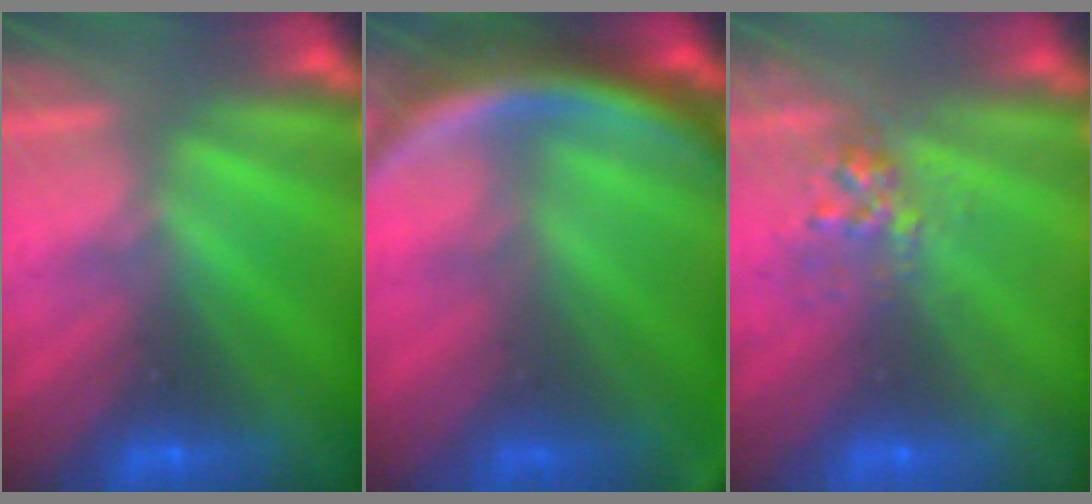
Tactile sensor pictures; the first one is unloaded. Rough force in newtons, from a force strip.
{"total": 7.6}
{"total": 2.9}